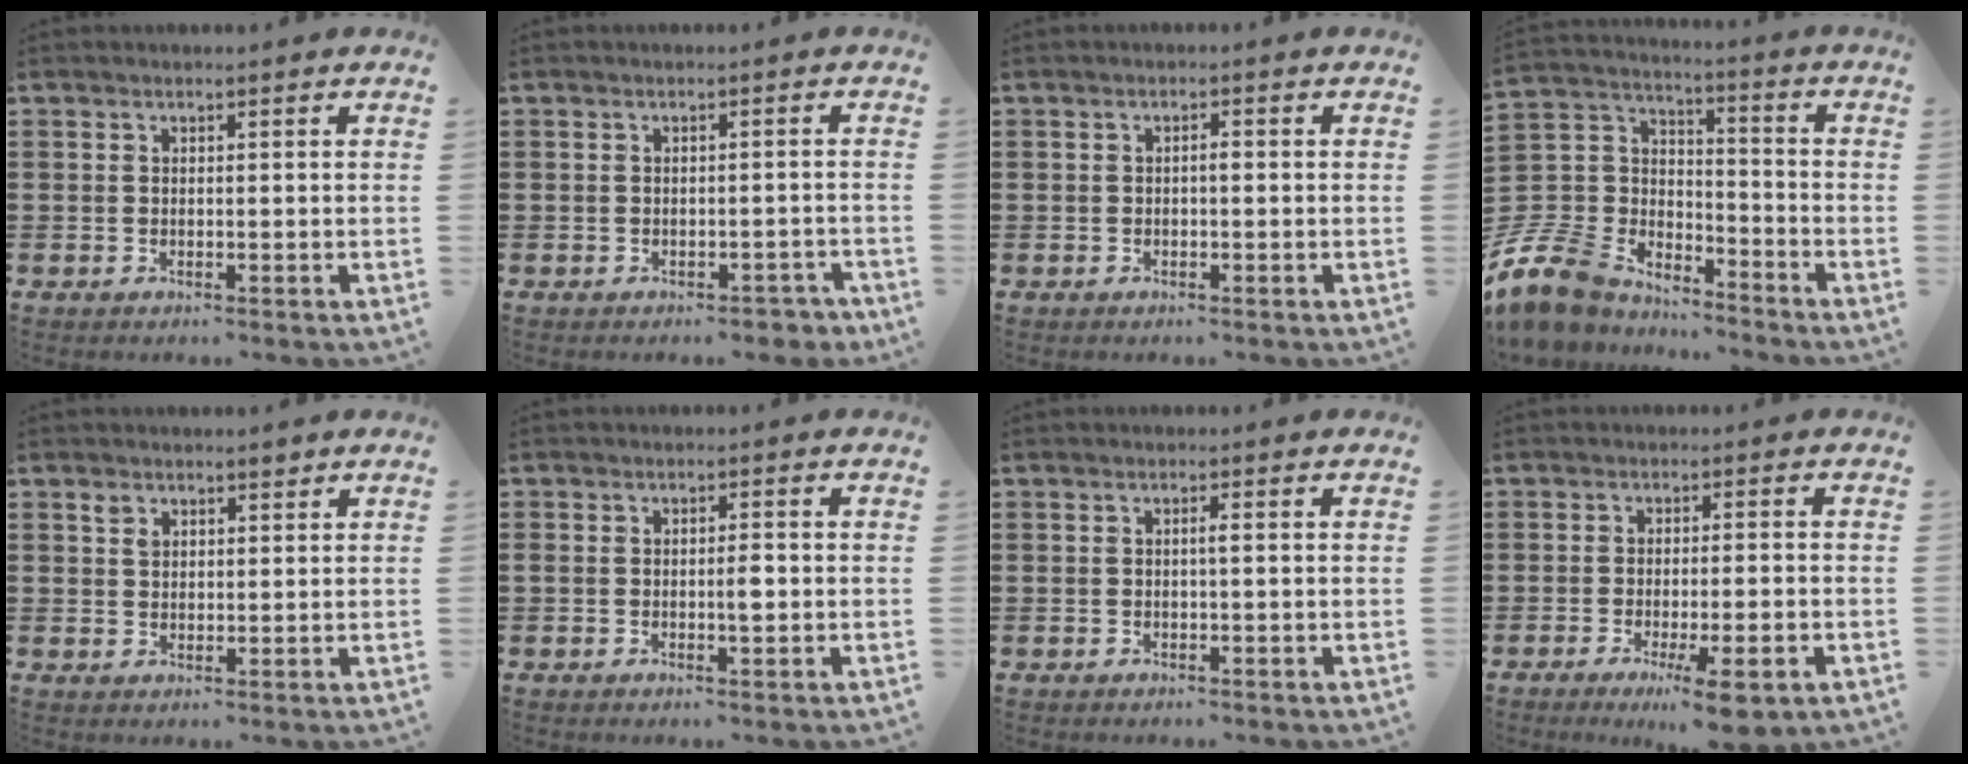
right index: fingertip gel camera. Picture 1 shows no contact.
{"total": 2.0, "force": [-1.7, 0.6, 0.8], "torque": [-0.016, 0.003, -0.034]}
{"total": 0.9, "force": [-0.2, 0.2, 0.9], "torque": [-0.017, -0.003, -0.003]}
{"total": 9.8, "force": [-7.9, 5.2, 2.5], "torque": [-0.102, 0.005, -0.163]}
{"total": 2.2, "force": [1.6, 1.2, 0.7], "torque": [-0.011, 0.000, 0.029]}
{"total": 2.3, "force": [-0.4, 0.6, 2.2], "torque": [-0.040, 0.002, -0.009]}
{"total": 0.9, "force": [0.0, -0.1, 0.9], "torque": [-0.016, -0.003, -0.001]}
{"total": 5.9, "force": [-3.3, 0.7, 4.8], "torque": [-0.081, -0.010, -0.056]}